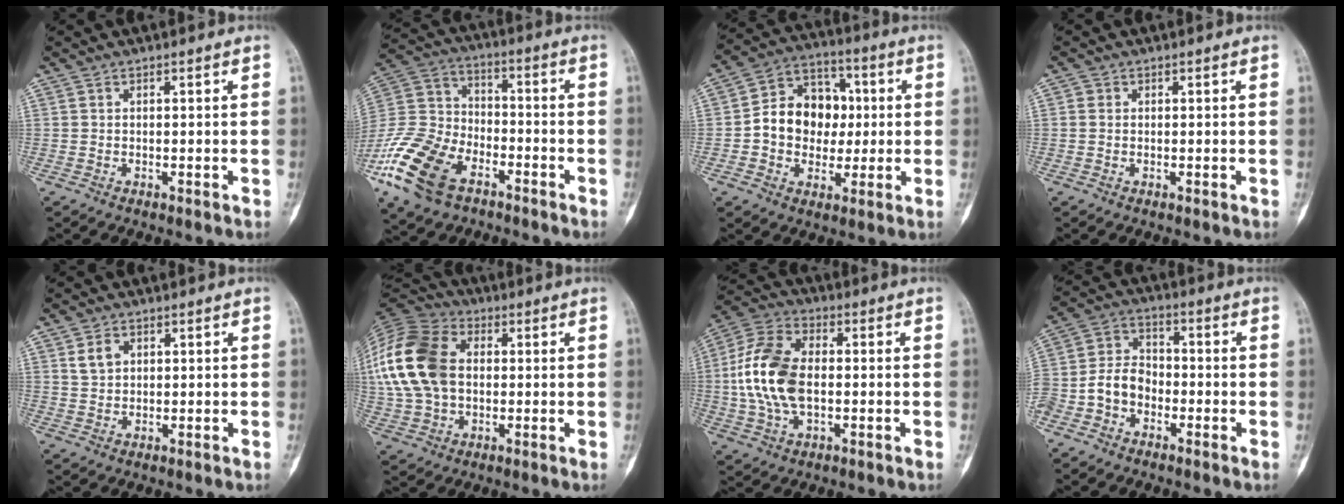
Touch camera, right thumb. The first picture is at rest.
{"total": 19.0, "force": [-10.1, 11.2, 11.5], "torque": [-0.243, 0.041, -0.196]}
{"total": 13.7, "force": [0.0, 11.0, 8.2], "torque": [-0.085, 0.030, -0.005]}
{"total": 1.0, "force": [0.1, 0.9, 0.4], "torque": [-0.003, 0.002, 0.001]}
{"total": 3.3, "force": [1.4, 2.4, 1.8], "torque": [-0.027, -0.001, 0.030]}
{"total": 19.9, "force": [2.0, 13.7, 14.3], "torque": [-0.305, 0.013, 0.035]}
{"total": 15.0, "force": [-0.4, 9.0, 12.0], "torque": [-0.245, 0.019, -0.010]}
{"total": 10.9, "force": [-4.1, 8.3, 5.7], "torque": [-0.107, 0.040, -0.083]}